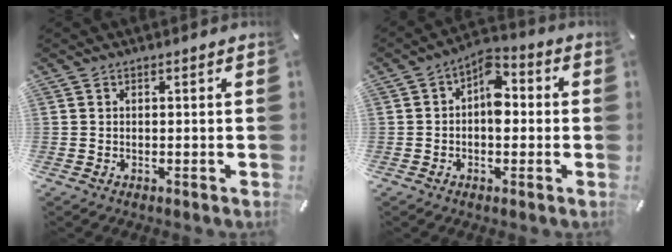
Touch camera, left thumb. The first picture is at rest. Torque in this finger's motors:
{"motor_torque": [1.22, 1.57, 0.56, -0.38, 0.08]}